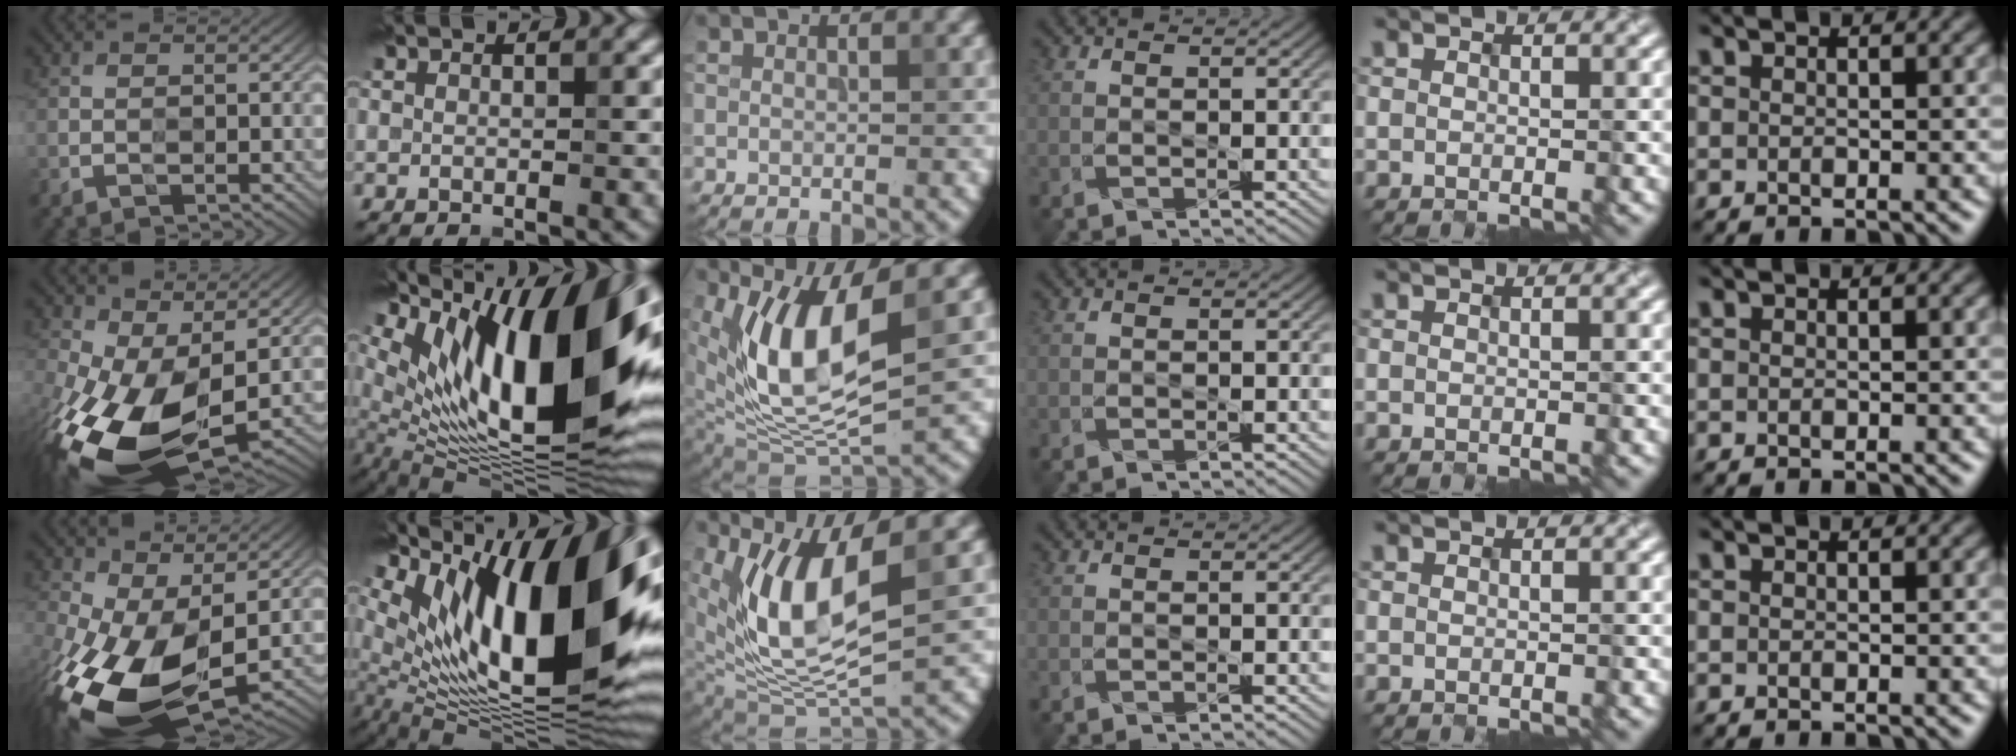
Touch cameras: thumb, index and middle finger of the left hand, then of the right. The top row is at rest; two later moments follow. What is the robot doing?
{"motion": "extract", "object": "ethernet cable"}